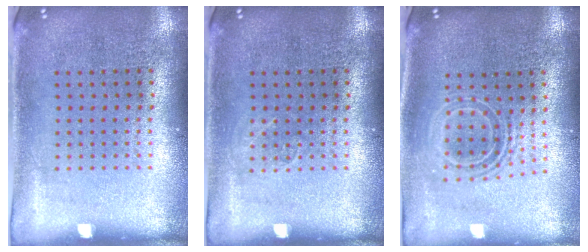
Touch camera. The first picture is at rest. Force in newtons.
{"total": 0.8, "press": 0.8, "slide": 0.0}
{"total": 1.6, "press": 1.3, "slide": 1.0}